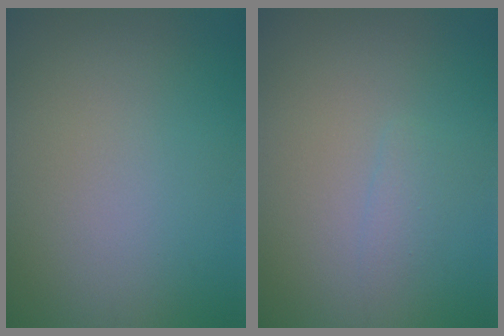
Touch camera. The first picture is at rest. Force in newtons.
{"total": 0.8, "press": 0.8, "slide": 0.1}